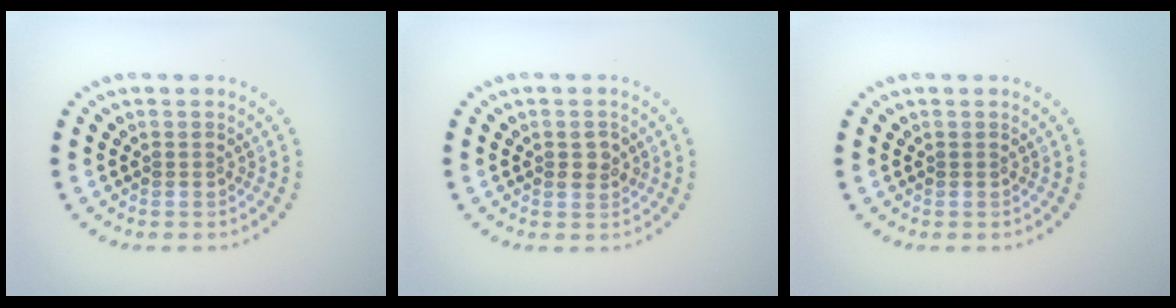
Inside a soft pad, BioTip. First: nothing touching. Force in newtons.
{"total": 1.6, "press": 1.5, "slide": 0.3}
{"total": 0.0}